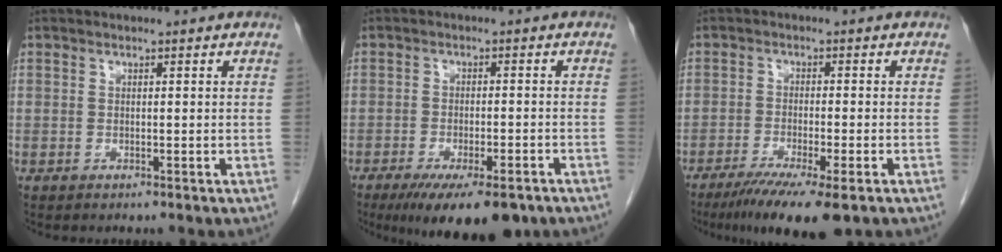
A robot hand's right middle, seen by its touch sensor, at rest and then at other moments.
{"total": 11.9, "force": [-8.4, 3.1, 7.9], "torque": [-0.104, -0.014, -0.123]}
{"total": 10.1, "force": [-6.8, 0.8, 7.5], "torque": [-0.116, -0.024, -0.106]}